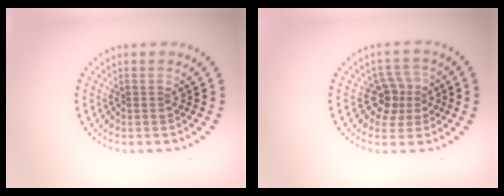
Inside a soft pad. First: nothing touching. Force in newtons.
{"total": 2.9, "press": 2.5, "slide": 1.4}